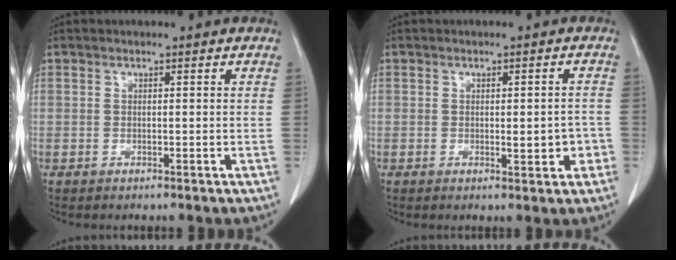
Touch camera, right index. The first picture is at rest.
{"total": 3.6, "force": [-0.8, 1.2, 3.3], "torque": [-0.039, 0.000, -0.006]}